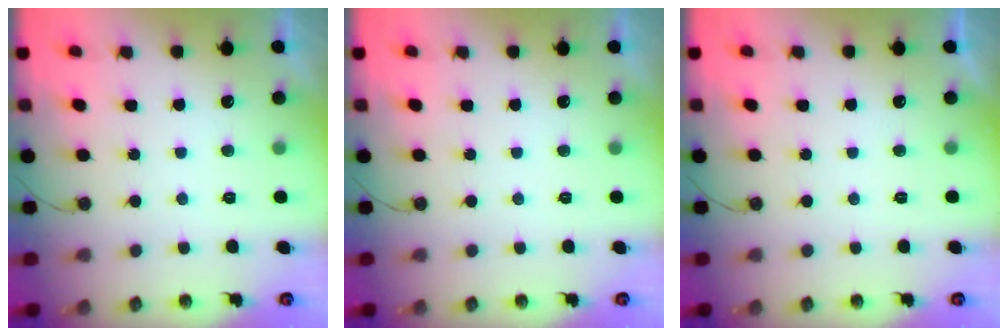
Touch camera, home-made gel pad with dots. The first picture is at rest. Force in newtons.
{"total": 0.7, "press": 0.4, "slide": 0.7}
{"total": 0.0}